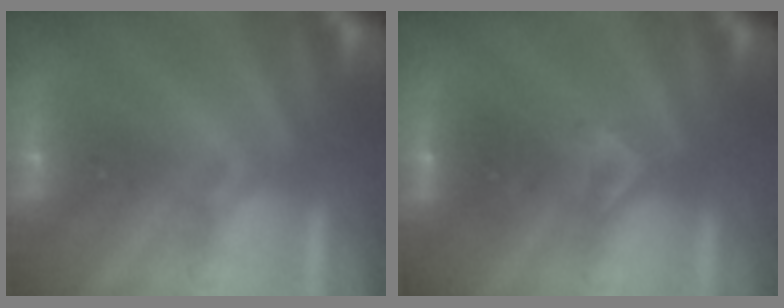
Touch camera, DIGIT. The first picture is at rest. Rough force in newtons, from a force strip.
{"total": 2.9}